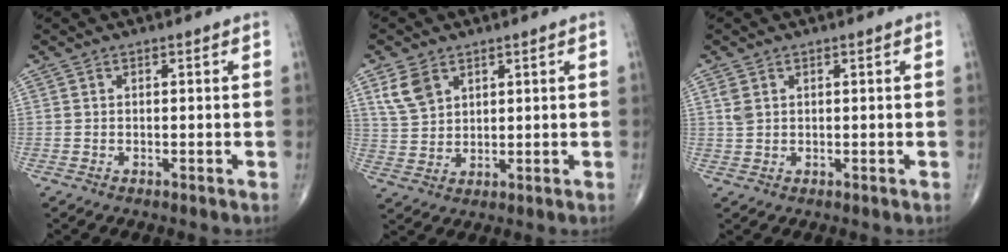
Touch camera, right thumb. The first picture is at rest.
{"total": 6.2, "force": [3.3, 4.1, 3.2], "torque": [-0.052, -0.010, 0.072]}
{"total": 2.0, "force": [0.8, 1.4, 1.2], "torque": [-0.026, 0.002, 0.023]}